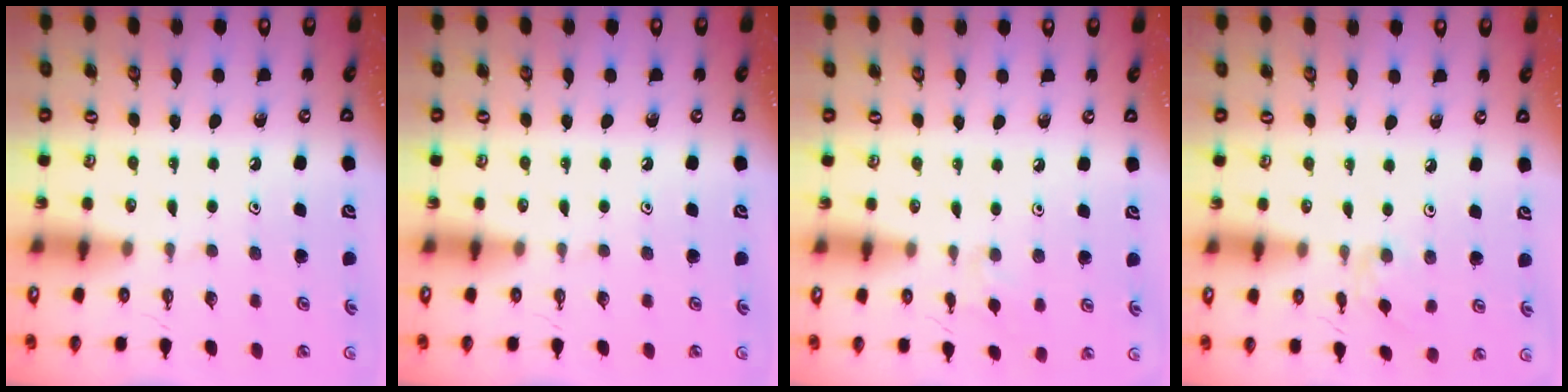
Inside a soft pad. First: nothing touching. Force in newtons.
{"total": 0.0}
{"total": 2.9, "press": 2.9, "slide": 0.6}
{"total": 2.0, "press": 1.9, "slide": 0.5}